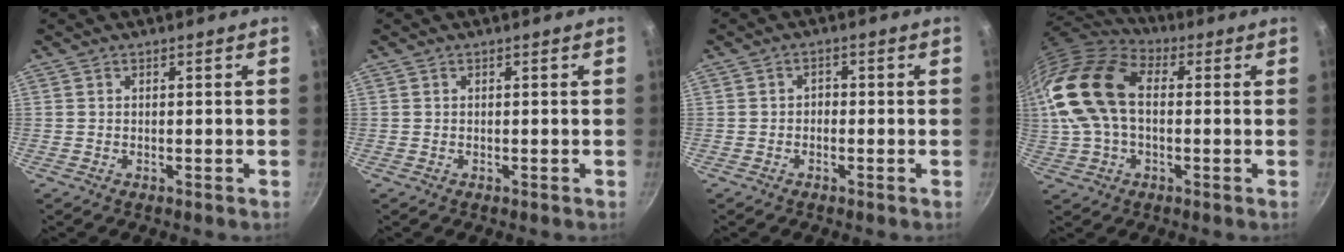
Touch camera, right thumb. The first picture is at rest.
{"total": 0.0}
{"total": 1.5, "force": [-0.6, 1.2, 0.7], "torque": [-0.006, 0.008, -0.013]}
{"total": 22.1, "force": [2.1, 14.1, 16.9], "torque": [-0.363, 0.033, 0.028]}